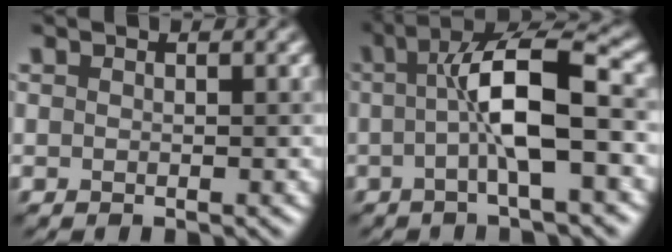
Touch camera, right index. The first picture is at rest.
{"total": 7.2, "force": [-0.1, 1.5, 7.1], "torque": [-0.116, 0.014, -0.004]}